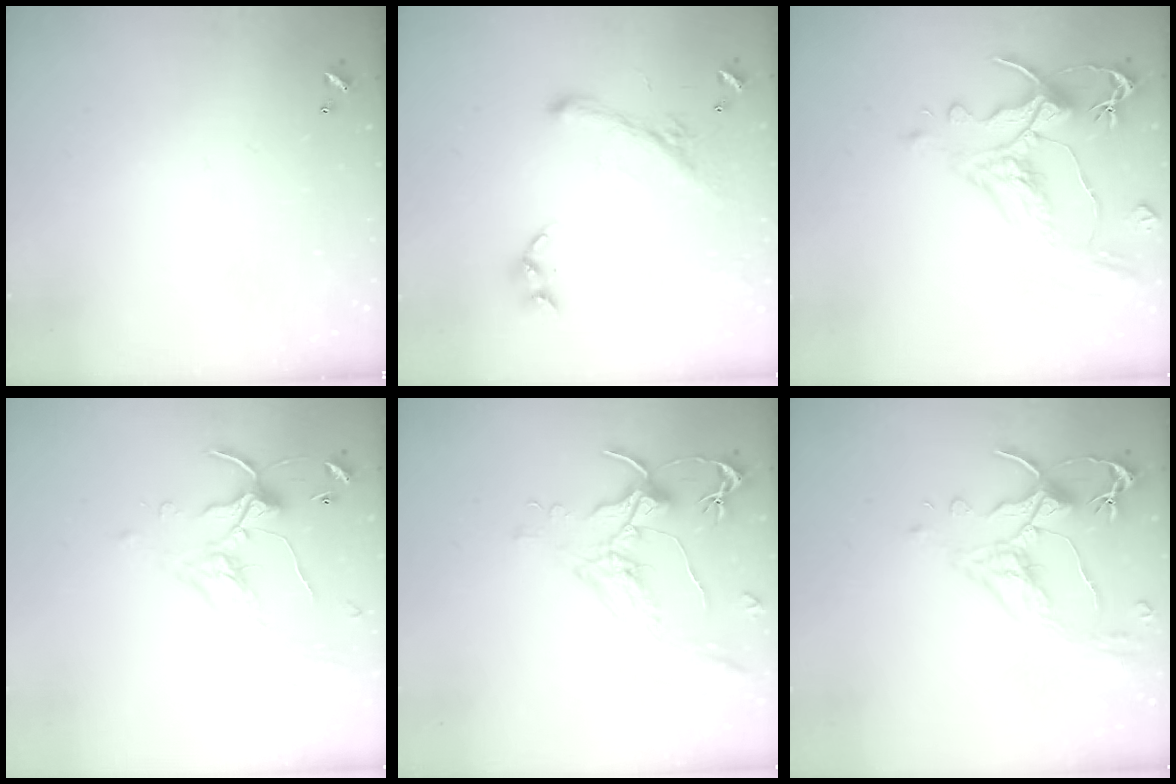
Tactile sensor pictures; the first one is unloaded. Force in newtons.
{"total": 2.5, "press": 2.0, "slide": 1.4}
{"total": 1.6, "press": 0.3, "slide": 1.5}
{"total": 1.2, "press": 0.6, "slide": 1.1}
{"total": 1.6, "press": 1.4, "slide": 0.7}
{"total": 2.6, "press": 2.2, "slide": 1.3}